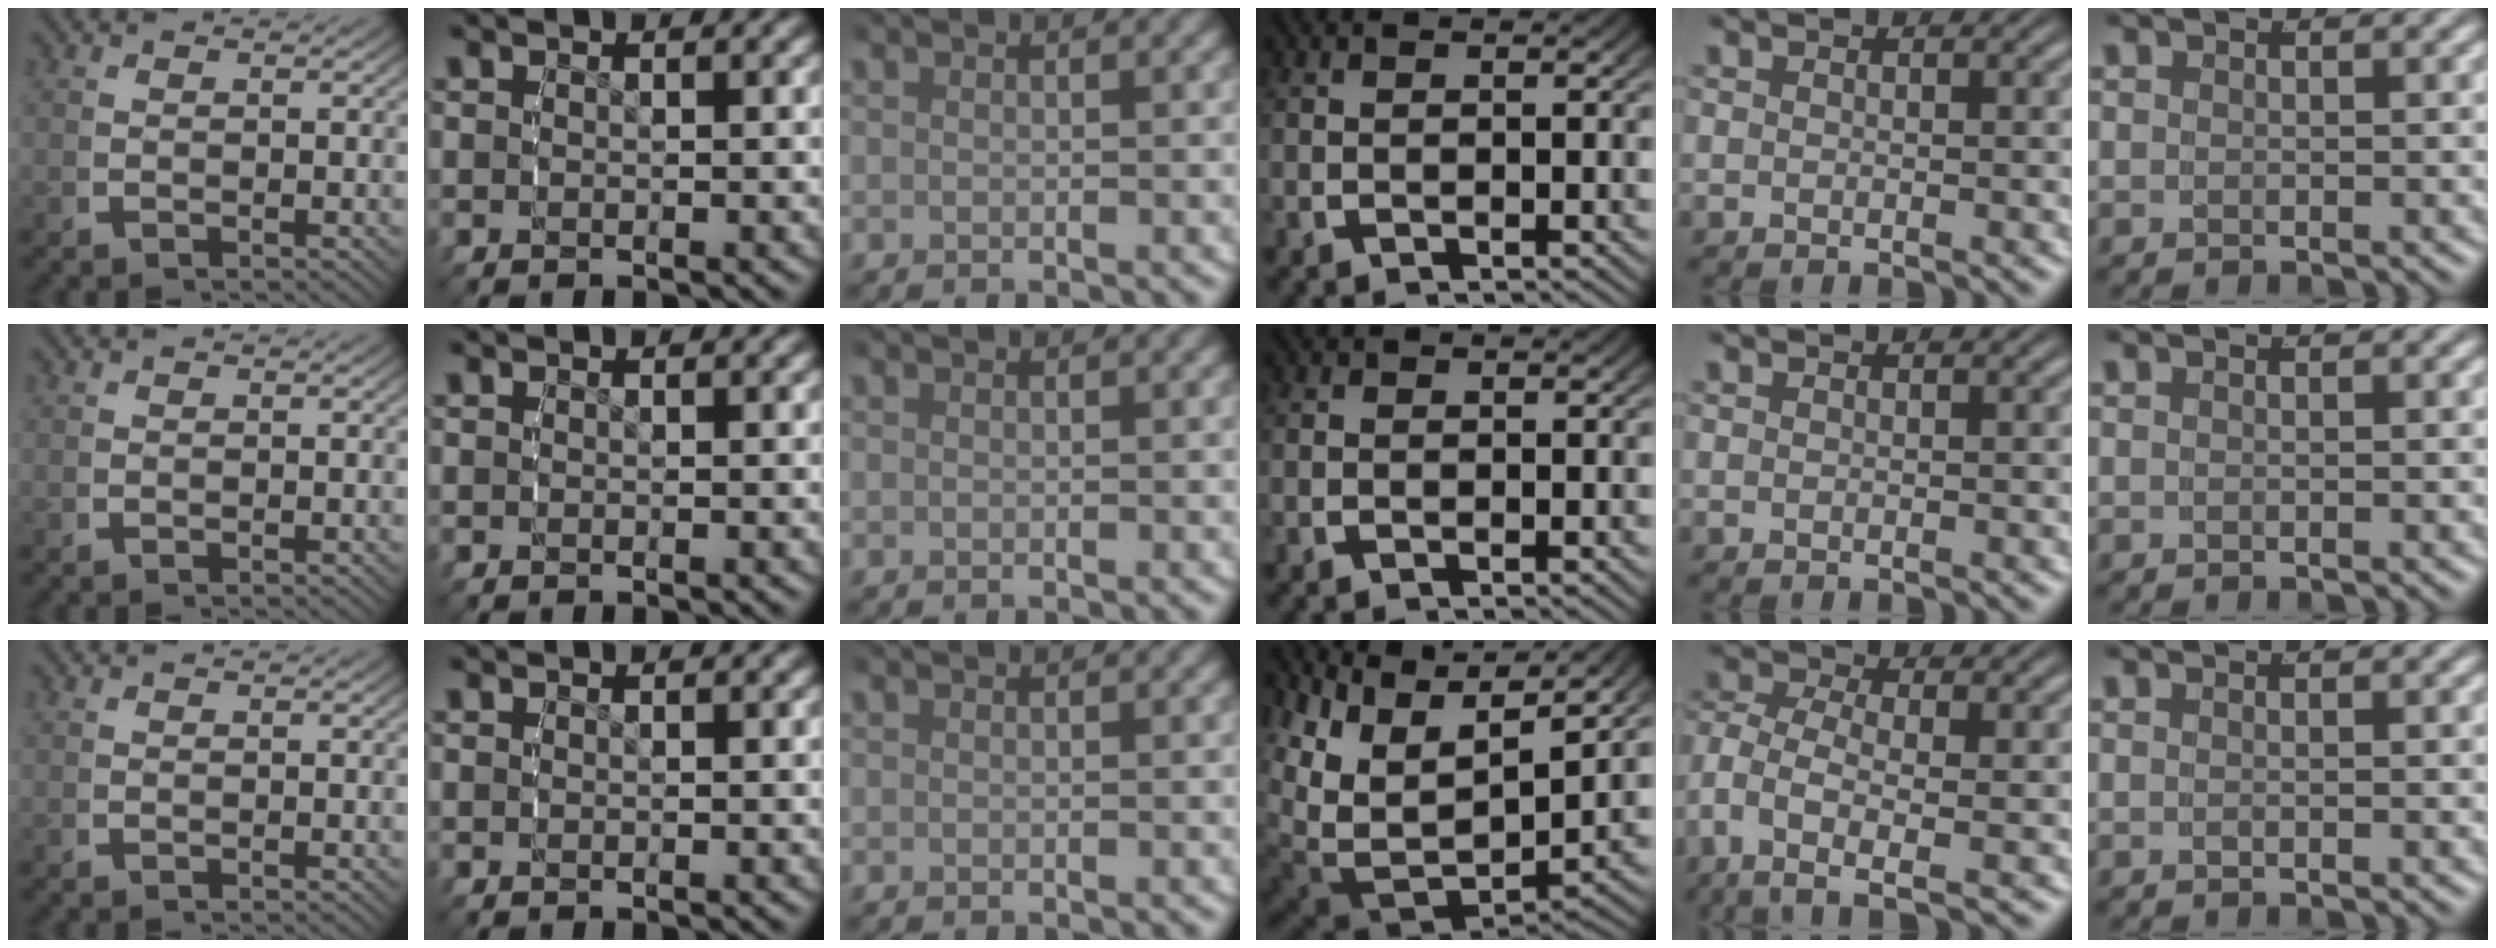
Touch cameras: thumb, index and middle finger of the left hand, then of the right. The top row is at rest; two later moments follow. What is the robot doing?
{"motion": "grasp_and_lifting", "object": "backpack"}